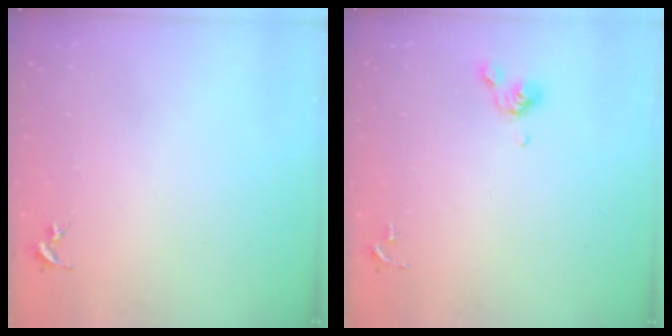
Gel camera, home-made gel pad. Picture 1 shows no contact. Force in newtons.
{"total": 6.6, "press": 6.4, "slide": 1.5}